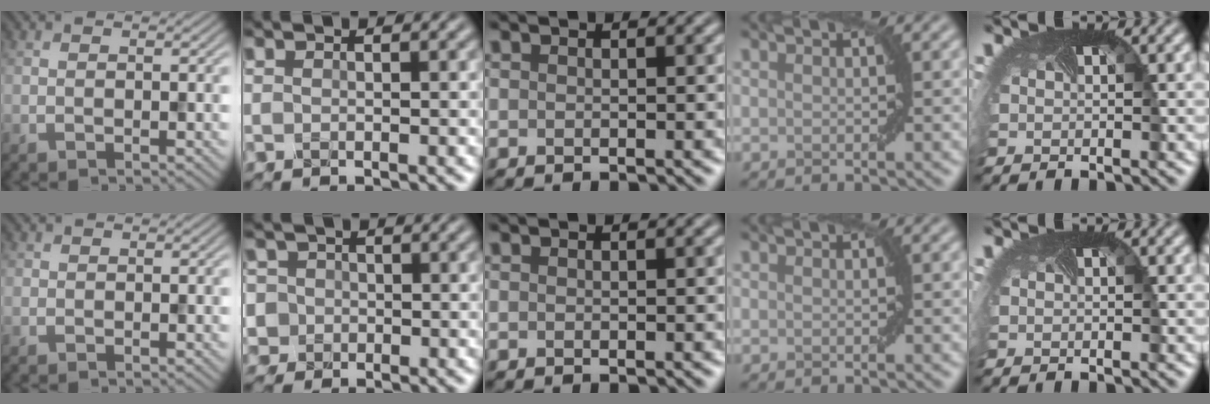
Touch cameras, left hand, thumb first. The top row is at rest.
{"thumb": {"total": 0.6, "force": [0.2, 0.6, 0.1], "torque": [0.003, -0.002, 0.003]}, "index": {"total": 5.3, "force": [0.1, 5.1, 1.4], "torque": [-0.033, 0.029, -0.023]}}